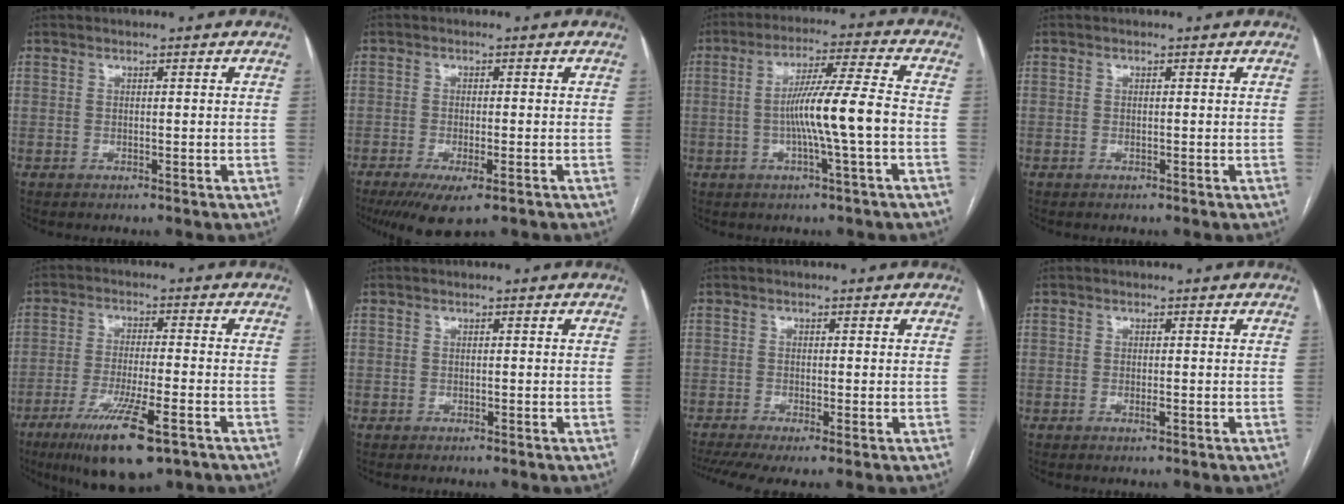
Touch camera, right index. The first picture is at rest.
{"total": 6.8, "force": [-4.2, 1.3, 5.2], "torque": [-0.085, -0.018, -0.065]}
{"total": 10.2, "force": [-1.8, -0.8, 10.0], "torque": [-0.175, 0.010, -0.034]}
{"total": 0.0}
{"total": 12.6, "force": [-7.3, 1.8, 10.1], "torque": [-0.180, -0.031, -0.119]}
{"total": 0.0}
{"total": 6.5, "force": [-4.1, 1.2, 4.9], "torque": [-0.083, -0.009, -0.073]}
{"total": 0.8, "force": [-0.2, 0.2, 0.7], "torque": [-0.013, -0.002, -0.004]}